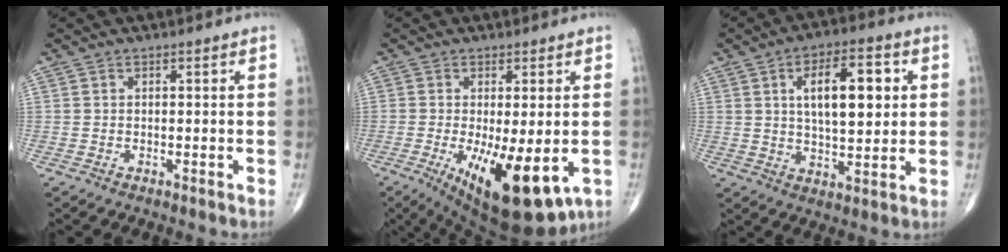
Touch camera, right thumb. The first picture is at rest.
{"total": 14.8, "force": [-4.2, 5.0, 13.2], "torque": [-0.193, -0.026, -0.047]}
{"total": 13.5, "force": [3.2, 5.9, 11.6], "torque": [-0.165, -0.004, 0.054]}